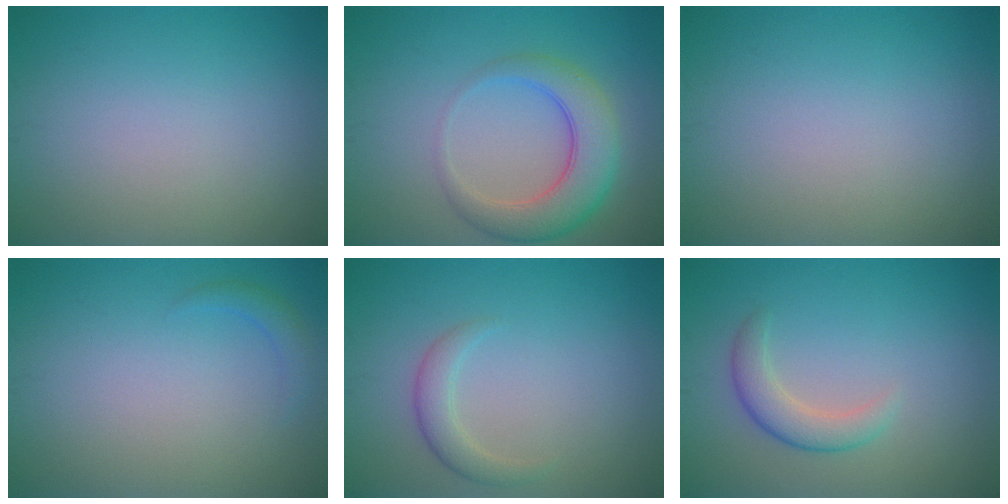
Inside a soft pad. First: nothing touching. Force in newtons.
{"total": 5.6, "press": 5.6, "slide": 0.3}
{"total": 0.0}
{"total": 1.2, "press": 1.2, "slide": 0.1}
{"total": 2.0, "press": 2.0, "slide": 0.1}
{"total": 2.7, "press": 2.7, "slide": 0.1}